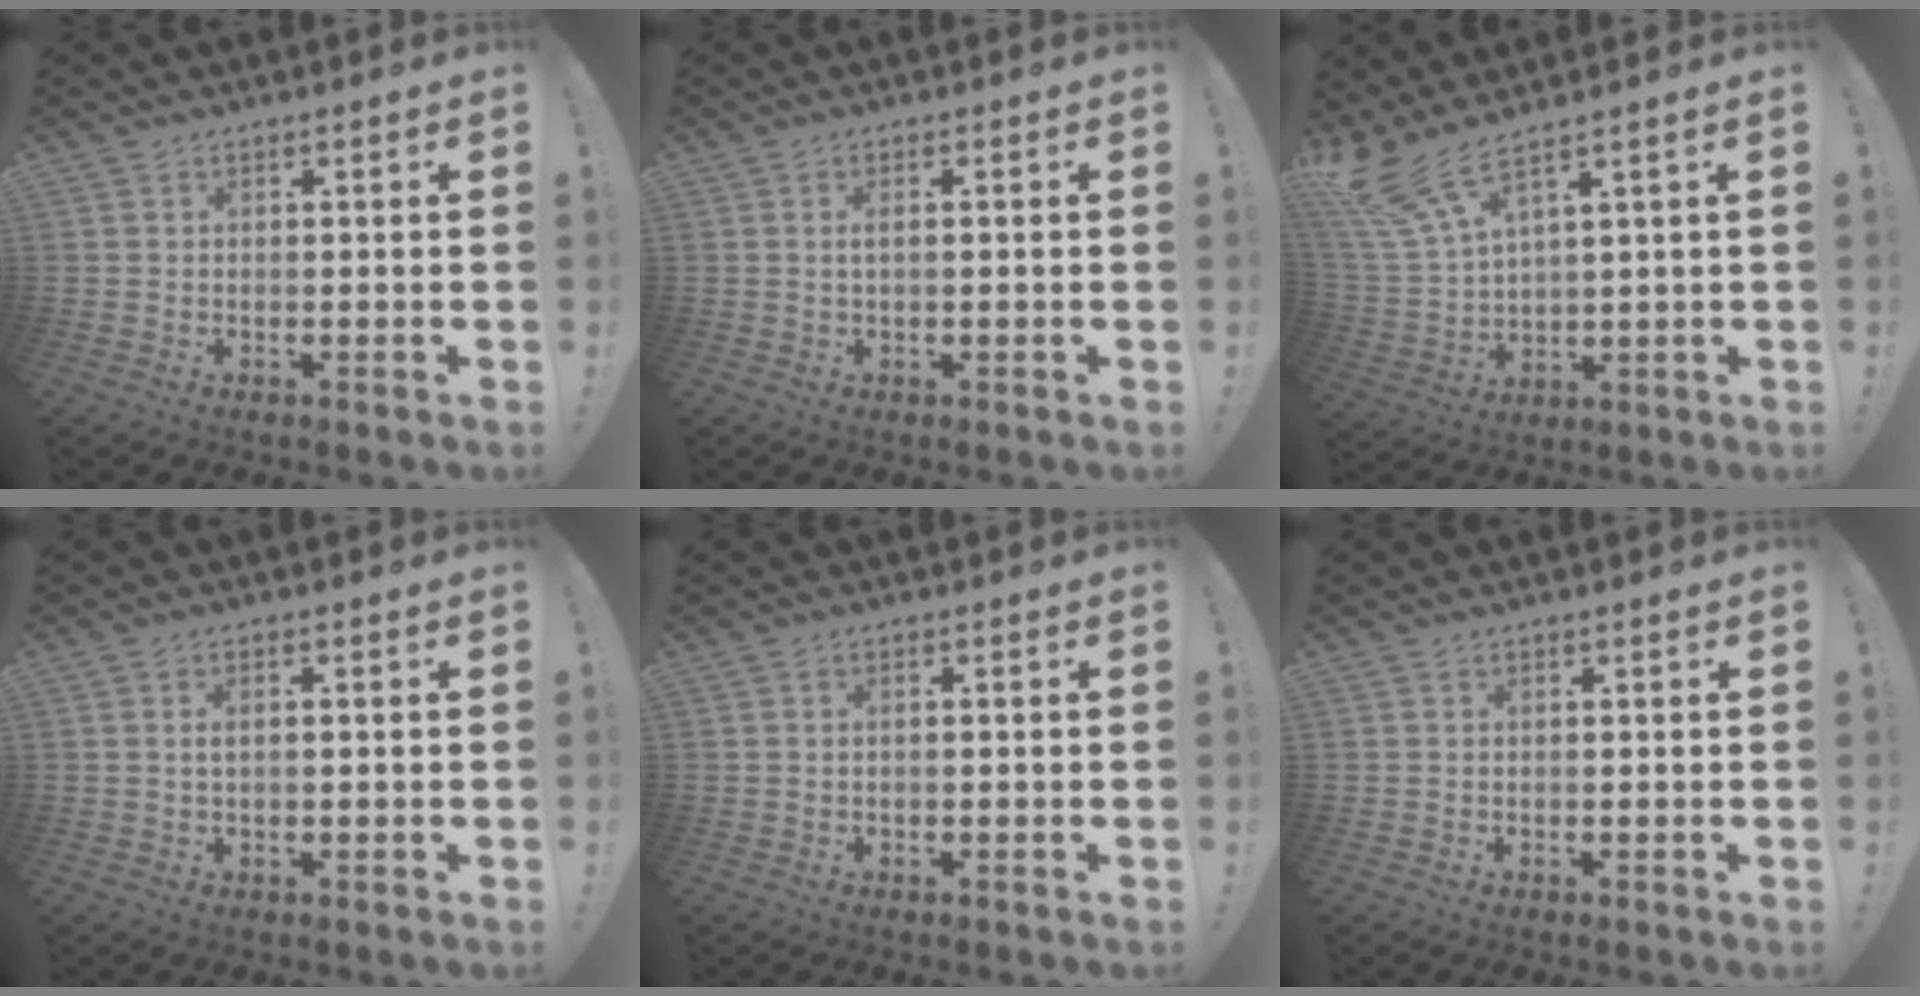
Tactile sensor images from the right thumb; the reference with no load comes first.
{"total": 1.5, "force": [0.1, 0.3, 1.5], "torque": [-0.029, 0.004, 0.000]}
{"total": 10.0, "force": [7.1, 2.2, 6.6], "torque": [-0.143, -0.039, 0.128]}
{"total": 1.7, "force": [0.1, 0.7, 1.6], "torque": [-0.024, 0.003, 0.000]}
{"total": 0.6, "force": [-0.2, 0.1, 0.6], "torque": [-0.012, 0.002, -0.004]}
{"total": 0.0}